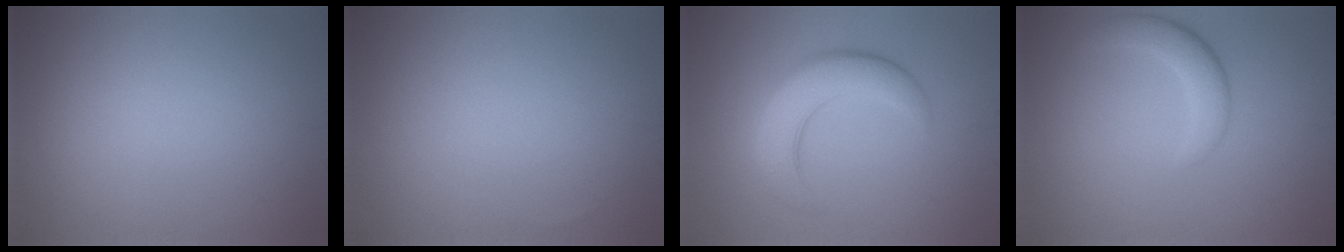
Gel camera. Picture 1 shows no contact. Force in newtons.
{"total": 0.0}
{"total": 5.6, "press": 5.5, "slide": 0.4}
{"total": 2.8, "press": 2.7, "slide": 0.3}